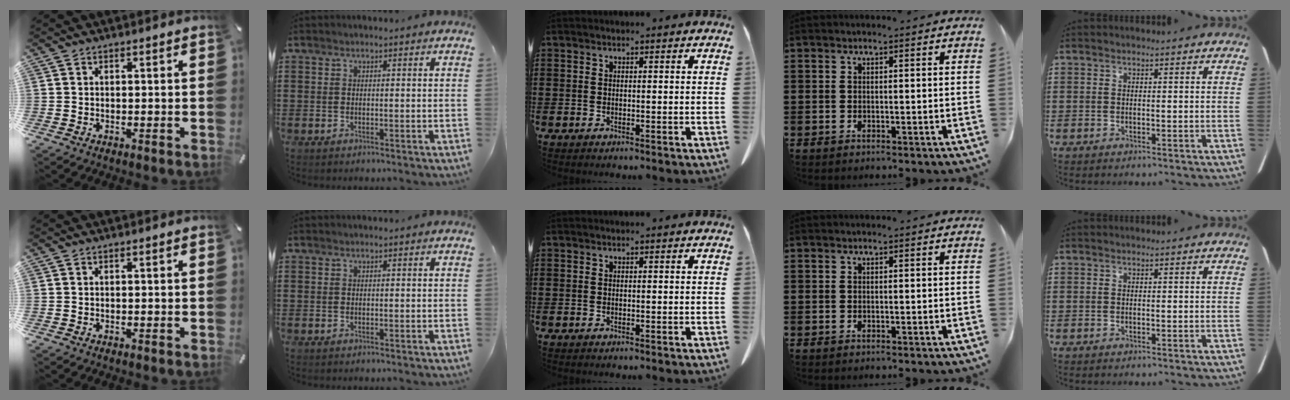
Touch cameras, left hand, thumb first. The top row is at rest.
{}